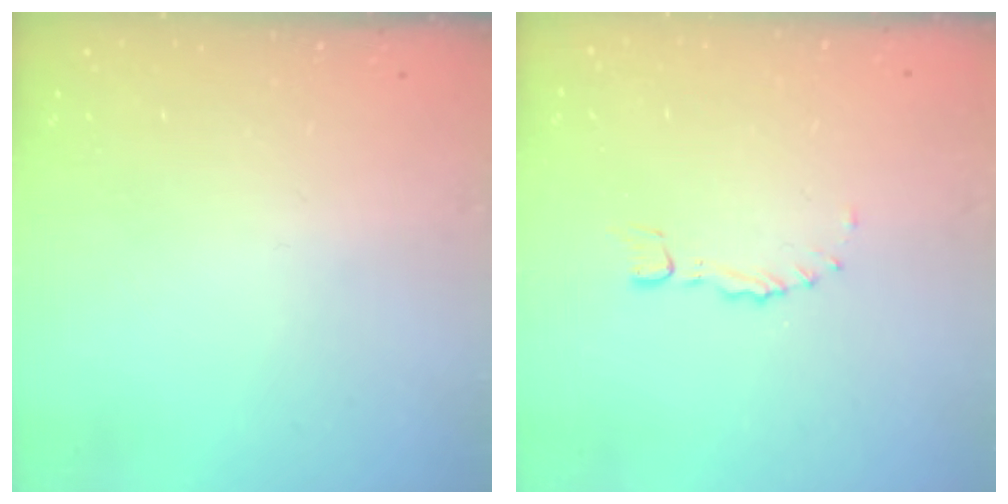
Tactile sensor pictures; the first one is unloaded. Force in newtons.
{"total": 0.0}